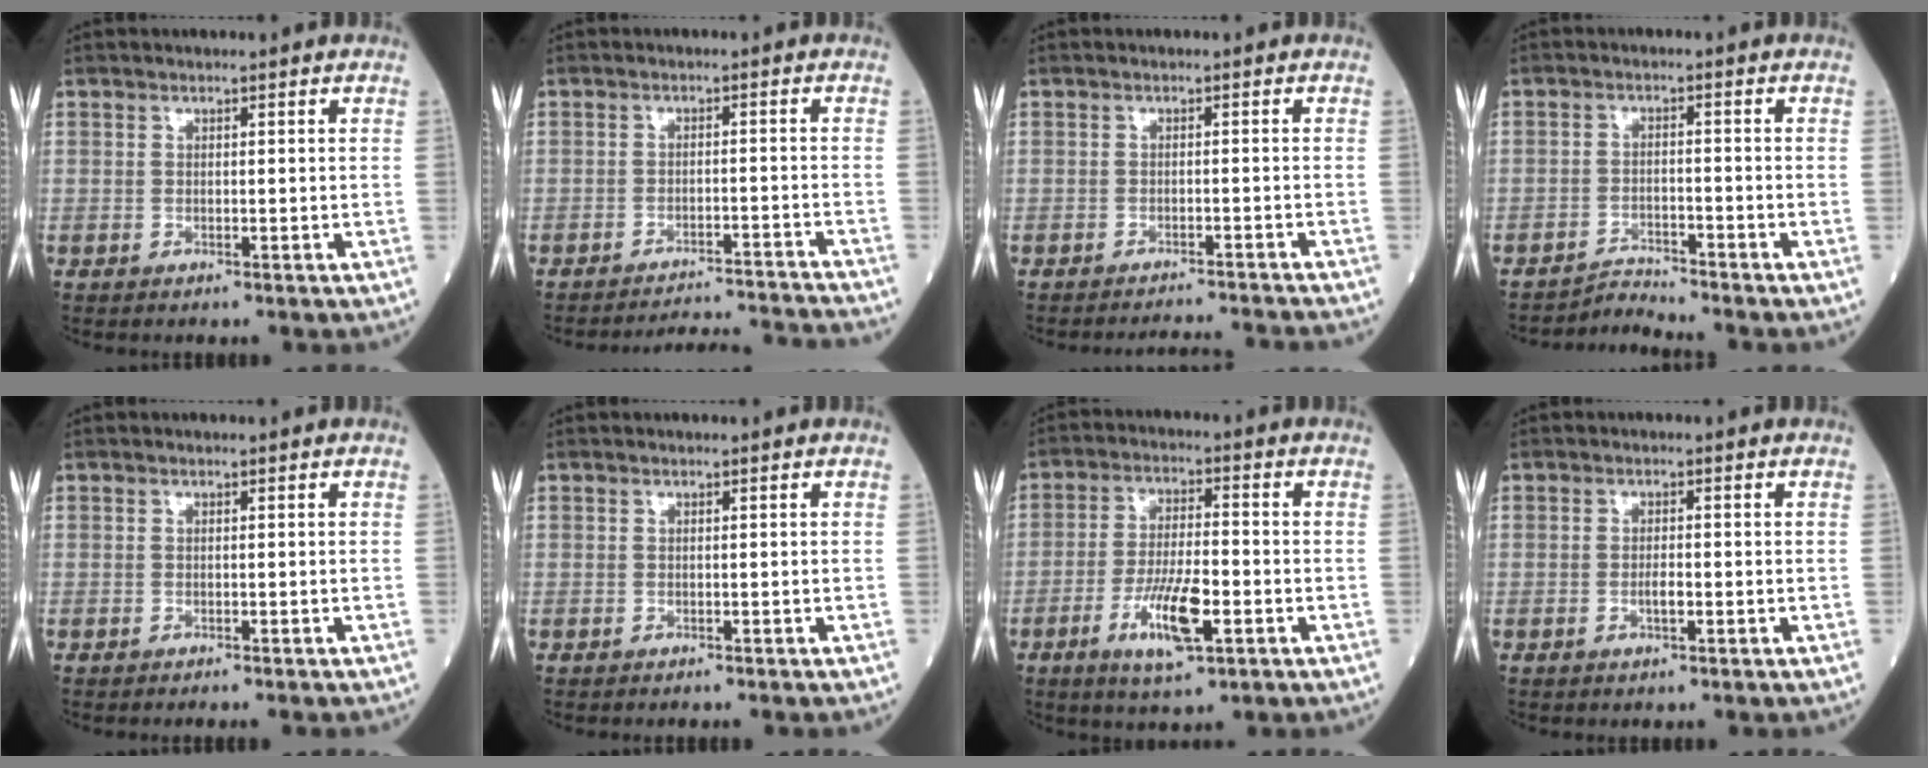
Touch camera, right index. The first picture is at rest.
{"total": 10.6, "force": [-10.4, -2.1, 0.6], "torque": [0.003, -0.009, -0.143]}
{"total": 7.3, "force": [-7.2, -1.3, 0.9], "torque": [-0.007, -0.012, -0.091]}
{"total": 3.4, "force": [-2.9, -1.3, -1.1], "torque": [0.016, -0.011, -0.047]}
{"total": 2.1, "force": [-1.9, -0.1, 1.0], "torque": [-0.012, 0.002, -0.023]}
{"total": 0.9, "force": [-0.8, 0.0, 0.4], "torque": [-0.001, 0.002, -0.011]}
{"total": 9.2, "force": [-3.6, 2.0, 8.2], "torque": [-0.161, -0.009, -0.061]}
{"total": 1.6, "force": [-0.5, 0.4, 1.4], "torque": [-0.025, 0.001, -0.010]}